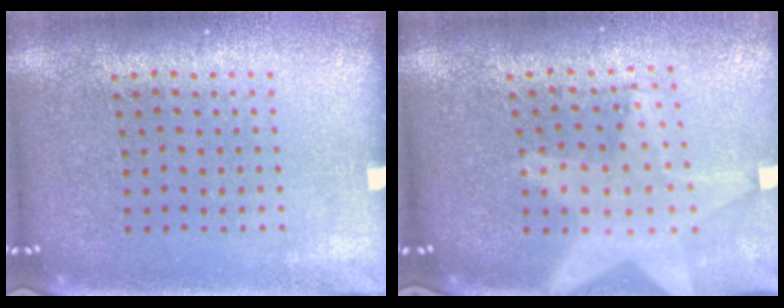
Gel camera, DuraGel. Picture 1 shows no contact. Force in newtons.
{"total": 2.2, "press": 1.8, "slide": 1.3}